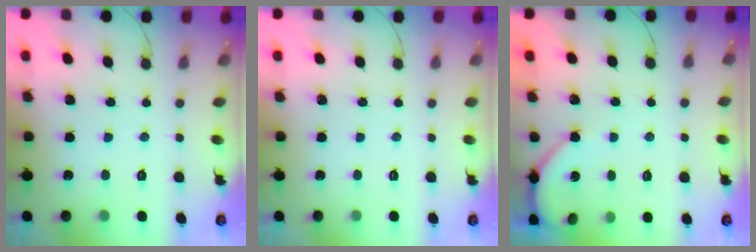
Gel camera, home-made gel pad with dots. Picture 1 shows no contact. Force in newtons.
{"total": 0.0}
{"total": 4.6, "press": 4.6, "slide": 0.3}